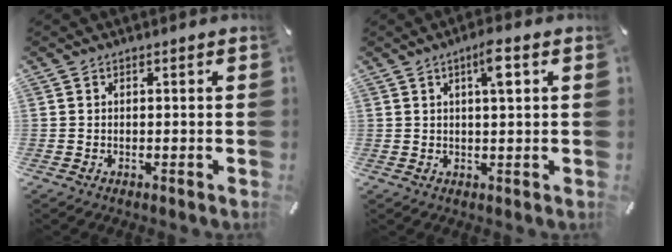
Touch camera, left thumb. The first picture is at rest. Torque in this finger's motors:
{"motor_torque": [0.08, 0.08, 0.64, -0.09, 0.05]}